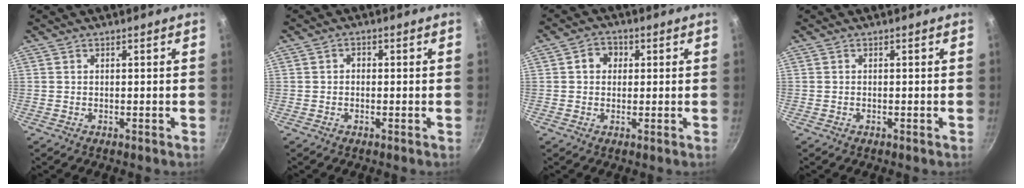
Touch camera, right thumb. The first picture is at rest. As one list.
[{"total": 1.3, "force": [-0.2, 1.1, 0.7], "torque": [-0.013, 0.006, -0.005]}, {"total": 4.0, "force": [0.8, 3.4, 1.9], "torque": [-0.007, 0.006, 0.006]}, {"total": 0.0}]